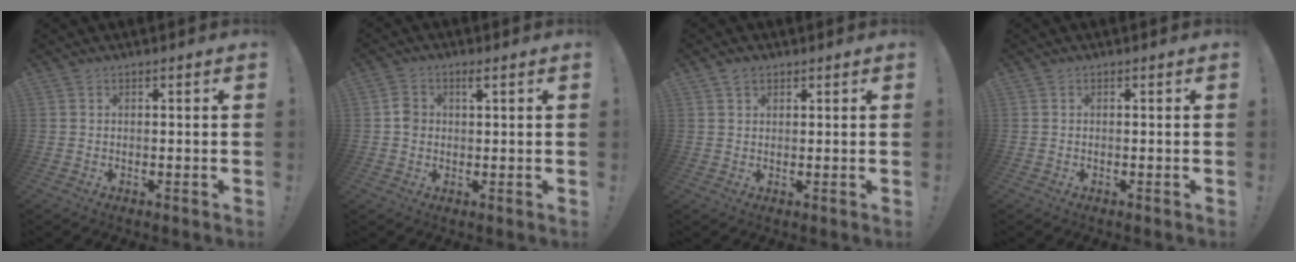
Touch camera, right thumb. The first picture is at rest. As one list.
[{"total": 3.3, "force": [0.2, 2.5, 2.0], "torque": [-0.035, 0.006, 0.003]}, {"total": 2.1, "force": [1.6, 1.1, 0.8], "torque": [-0.002, -0.007, 0.028]}, {"total": 0.0}]